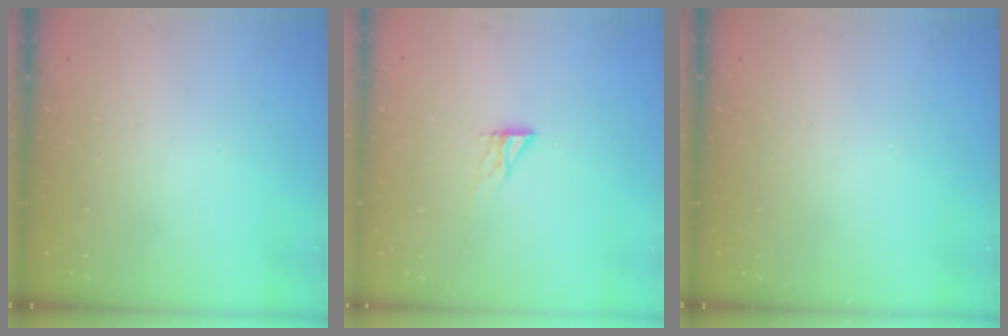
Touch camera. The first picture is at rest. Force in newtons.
{"total": 6.3, "press": 6.3, "slide": 0.6}
{"total": 0.0}